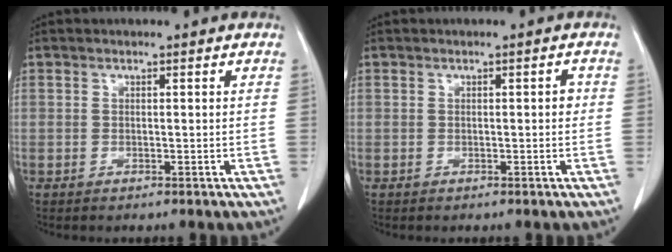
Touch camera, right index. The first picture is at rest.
{"total": 0.9, "force": [0.0, 0.3, 0.8], "torque": [-0.008, 0.003, -0.001]}